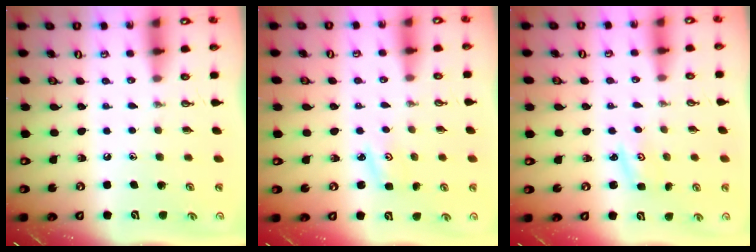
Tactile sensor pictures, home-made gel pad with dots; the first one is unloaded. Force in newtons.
{"total": 2.9, "press": 2.9, "slide": 0.3}
{"total": 2.3, "press": 2.3, "slide": 0.3}